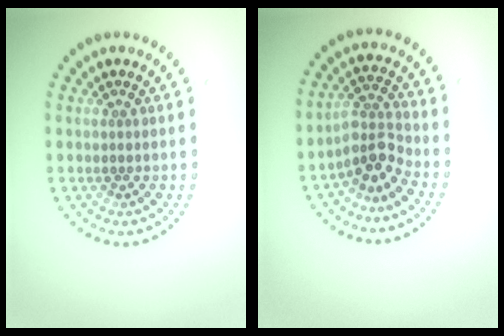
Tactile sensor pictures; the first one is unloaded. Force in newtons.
{"total": 3.0, "press": 2.3, "slide": 2.0}